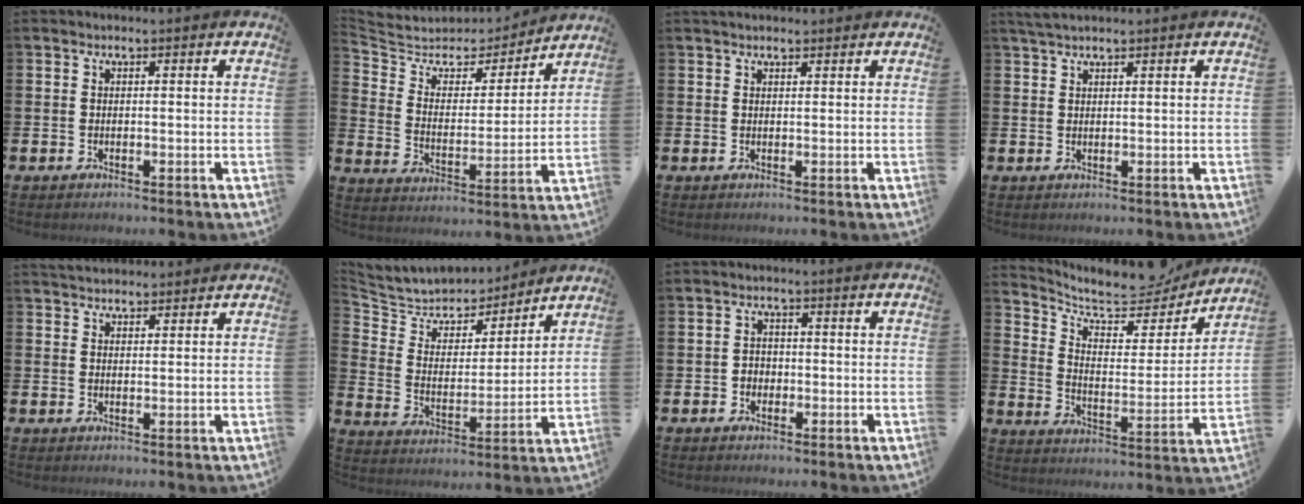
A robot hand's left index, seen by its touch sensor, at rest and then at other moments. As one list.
[{"total": 6.0, "force": [5.1, 2.9, 0.9], "torque": [-0.060, -0.042, 0.086]}, {"total": 1.4, "force": [1.3, 0.4, 0.3], "torque": [0.000, 0.002, 0.022]}, {"total": 2.2, "force": [1.9, 0.4, 1.0], "torque": [-0.022, 0.003, 0.035]}, {"total": 3.2, "force": [3.1, 0.8, 0.1], "torque": [-0.001, -0.011, 0.056]}, {"total": 7.1, "force": [6.7, 2.5, 0.1], "torque": [-0.055, -0.054, 0.118]}, {"total": 1.8, "force": [-0.5, 1.6, 0.5], "torque": [-0.004, 0.003, -0.015]}, {"total": 9.0, "force": [8.3, 2.5, 2.6], "torque": [-0.082, -0.065, 0.141]}]